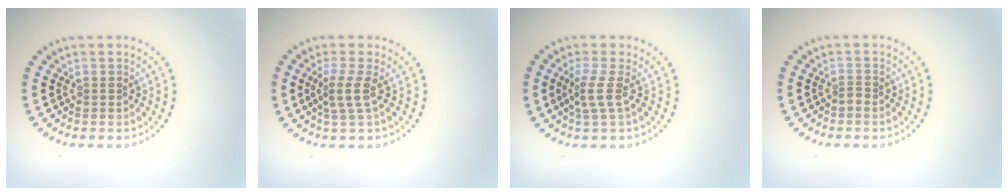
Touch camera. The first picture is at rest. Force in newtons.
{"total": 2.1, "press": 1.6, "slide": 1.4}
{"total": 2.1, "press": 1.5, "slide": 1.5}
{"total": 0.7, "press": 0.5, "slide": 0.5}